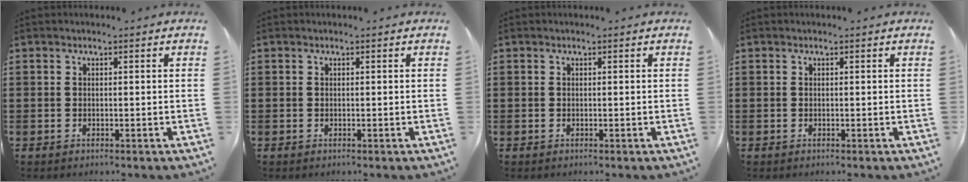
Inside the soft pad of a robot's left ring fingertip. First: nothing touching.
{"total": 0.0}
{"total": 0.0}
{"total": 0.0}